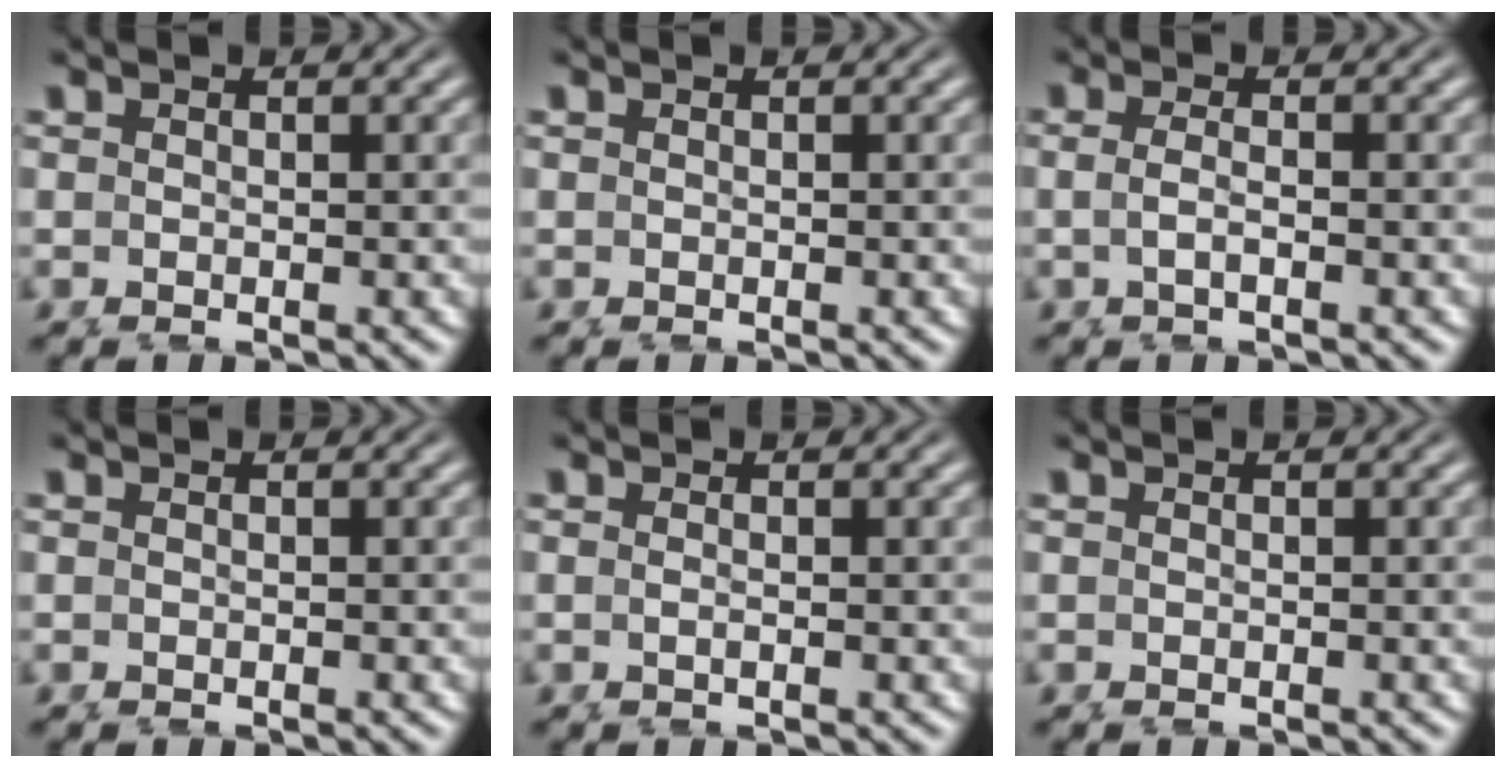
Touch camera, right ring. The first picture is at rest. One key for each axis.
{"total": 0.0}
{"total": 1.6, "fx": -0.3, "fy": 0.1, "fz": 1.6, "tx": -0.044, "ty": -0.014, "tz": 0.004}
{"total": 0.0}
{"total": 0.8, "fx": 0.0, "fy": -0.5, "fz": 0.6, "tx": -0.018, "ty": -0.002, "tz": 0.002}
{"total": 0.0}